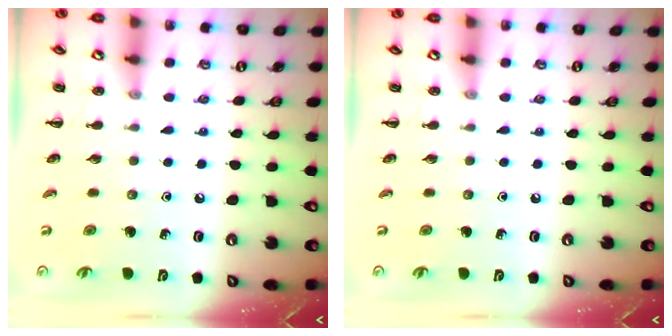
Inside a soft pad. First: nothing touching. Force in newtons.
{"total": 0.0}